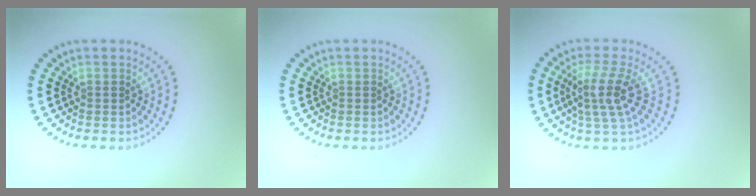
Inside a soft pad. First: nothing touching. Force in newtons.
{"total": 0.0}
{"total": 3.9, "press": 2.8, "slide": 2.6}